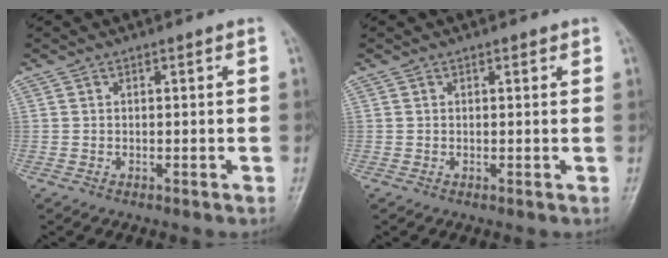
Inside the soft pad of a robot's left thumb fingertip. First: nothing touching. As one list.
[{"total": 1.1, "force": [0.7, 0.5, 0.7], "torque": [-0.005, -0.001, 0.006]}]